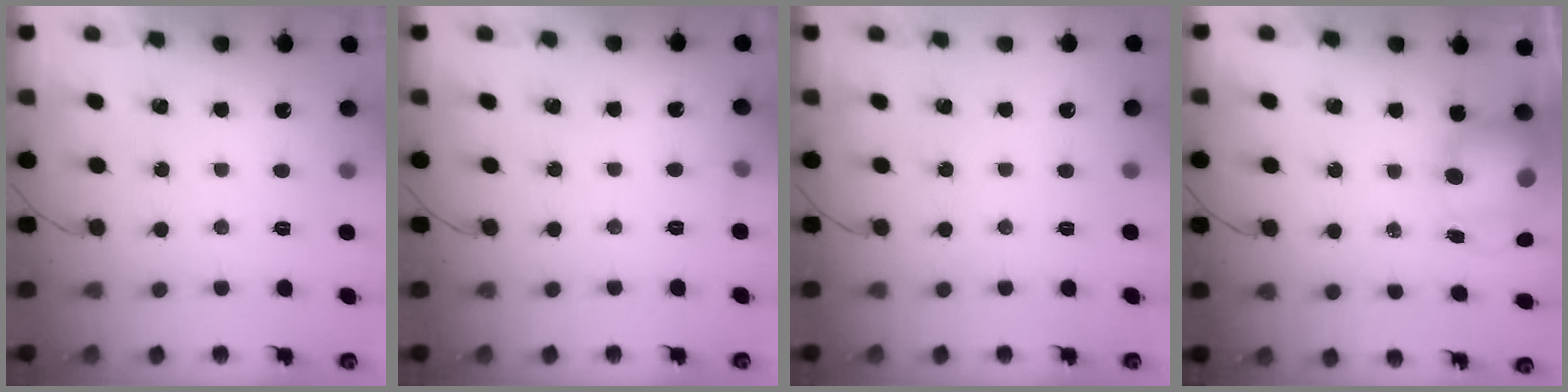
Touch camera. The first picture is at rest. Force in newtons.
{"total": 2.5, "press": 2.3, "slide": 1.1}
{"total": 0.0}
{"total": 9.1, "press": 8.8, "slide": 2.4}